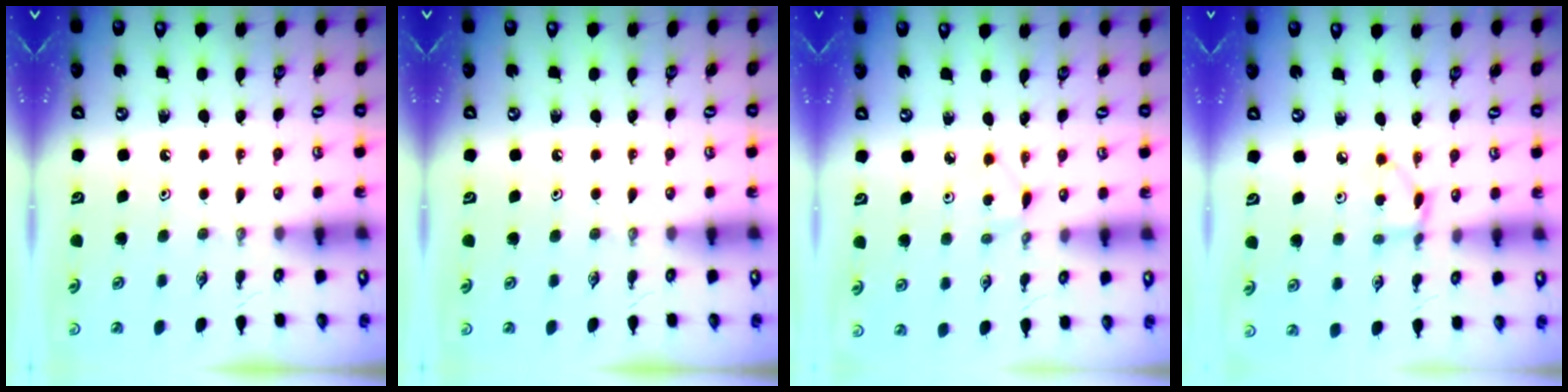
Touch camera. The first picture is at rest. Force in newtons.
{"total": 0.0}
{"total": 2.9, "press": 2.8, "slide": 0.4}
{"total": 2.8, "press": 2.8, "slide": 0.4}